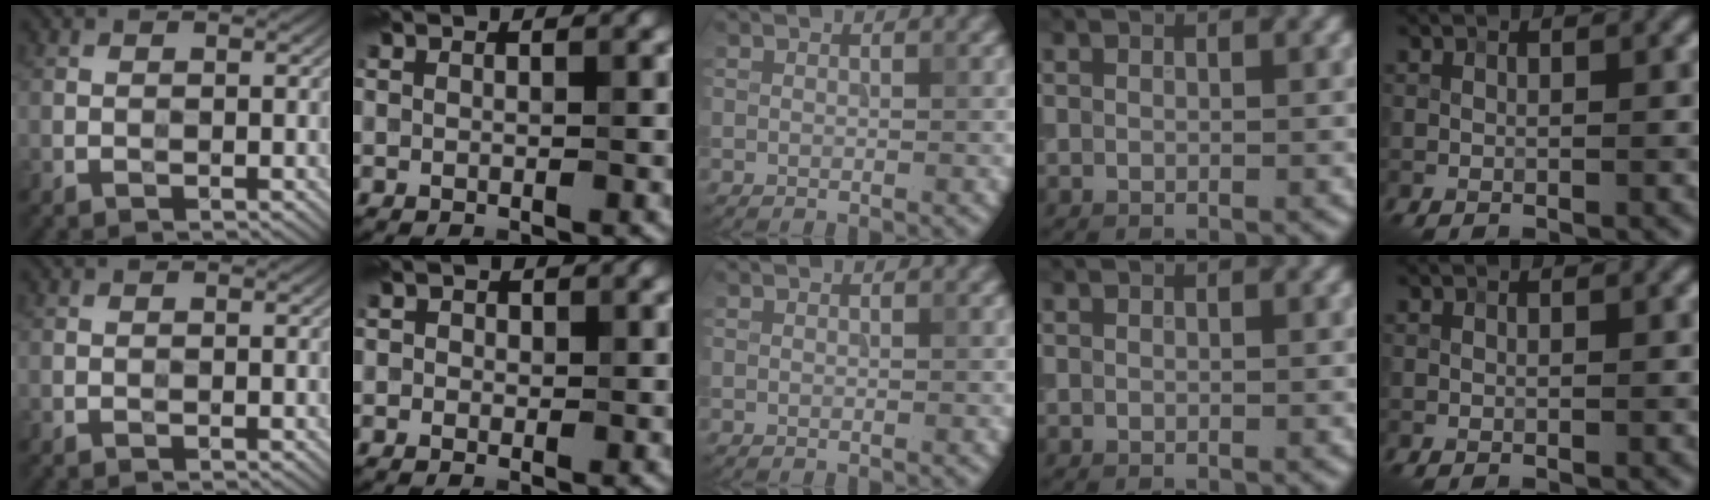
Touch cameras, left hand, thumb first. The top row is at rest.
{"index": {"total": 0.9, "force": [-0.1, 0.9, 0.1], "torque": [0.007, -0.006, -0.003]}}